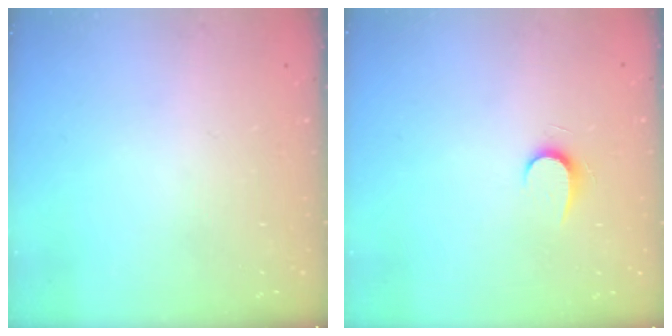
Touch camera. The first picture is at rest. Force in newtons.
{"total": 5.9, "press": 5.9, "slide": 0.6}